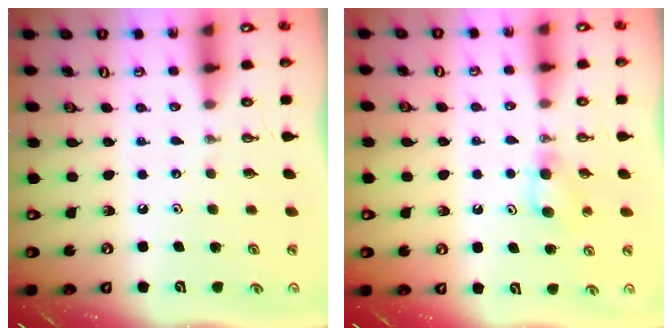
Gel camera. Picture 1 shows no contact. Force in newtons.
{"total": 4.4, "press": 4.4, "slide": 0.7}